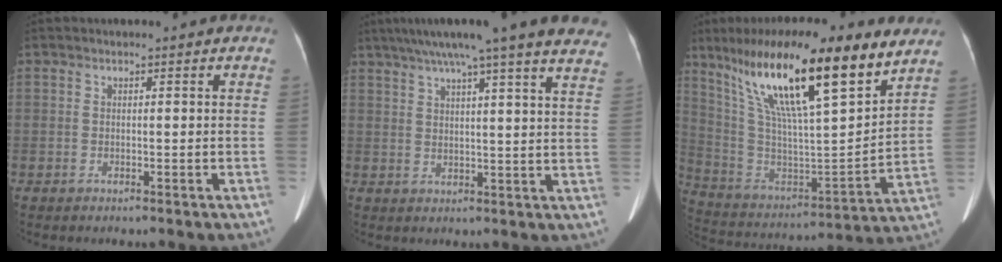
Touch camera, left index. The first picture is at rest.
{"total": 24.0, "force": [20.4, 0.1, 12.8], "torque": [-0.199, -0.007, 0.250]}
{"total": 25.8, "force": [15.9, 3.7, 19.9], "torque": [-0.374, 0.019, 0.279]}